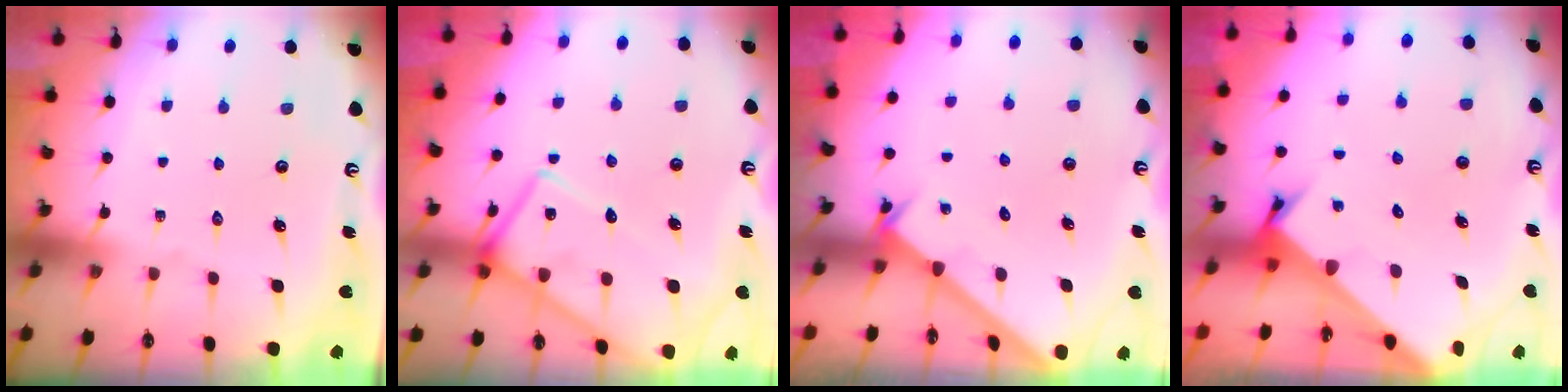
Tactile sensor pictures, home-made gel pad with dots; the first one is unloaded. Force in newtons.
{"total": 14.8, "press": 14.7, "slide": 1.2}
{"total": 3.5, "press": 3.4, "slide": 0.5}
{"total": 2.9, "press": 2.9, "slide": 0.2}